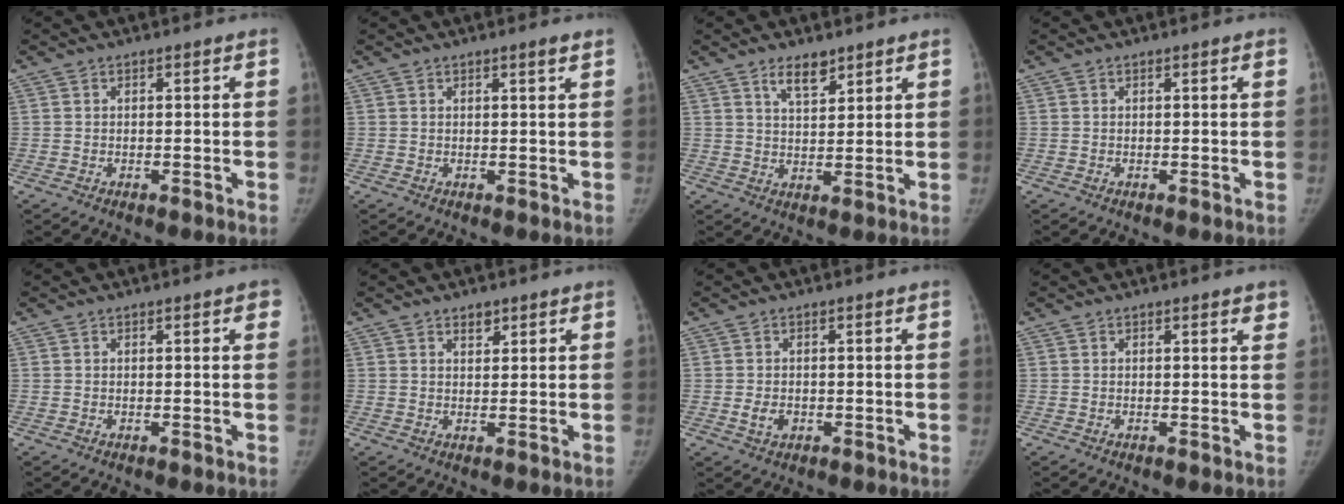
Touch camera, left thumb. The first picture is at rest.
{"total": 1.2, "force": [0.8, -0.1, 0.9], "torque": [-0.013, -0.006, 0.012]}
{"total": 4.7, "force": [3.4, 1.9, 2.7], "torque": [-0.031, -0.026, 0.060]}
{"total": 0.5, "force": [0.2, 0.0, 0.5], "torque": [-0.009, 0.000, 0.001]}
{"total": 2.1, "force": [1.1, 0.6, 1.7], "torque": [-0.011, 0.000, 0.008]}
{"total": 2.0, "force": [1.4, 1.1, 0.9], "torque": [-0.002, -0.008, 0.020]}
{"total": 2.5, "force": [-0.6, 1.8, 1.5], "torque": [-0.022, 0.001, -0.008]}
{"total": 1.7, "force": [1.2, 0.5, 1.1], "torque": [-0.006, -0.005, 0.011]}